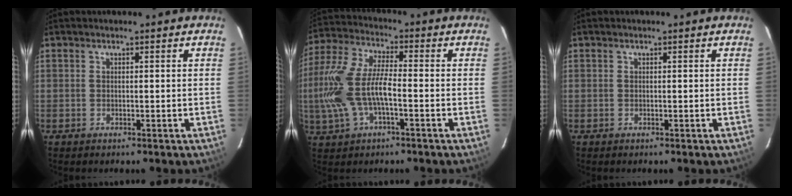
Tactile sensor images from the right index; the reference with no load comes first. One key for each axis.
{"total": 13.5, "fx": -3.0, "fy": 5.1, "fz": 12.2, "tx": -0.264, "ty": 0.002, "tz": -0.056}
{"total": 0.0}